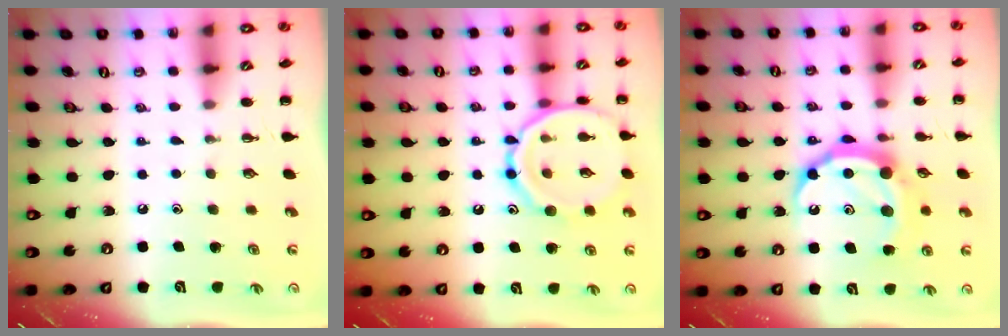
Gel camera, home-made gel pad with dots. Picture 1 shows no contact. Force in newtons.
{"total": 14.6, "press": 14.6, "slide": 0.8}
{"total": 14.0, "press": 14.0, "slide": 0.9}